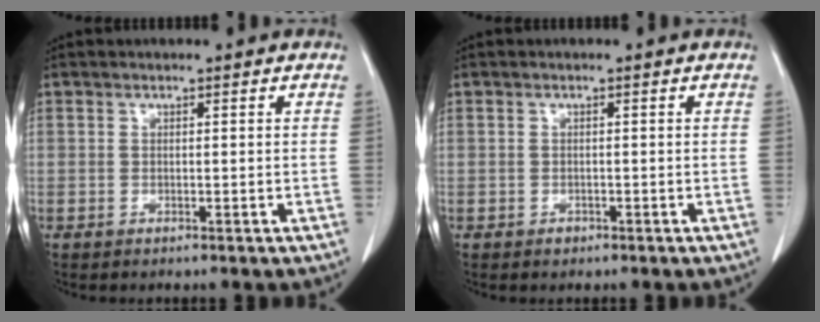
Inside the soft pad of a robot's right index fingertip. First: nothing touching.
{"total": 0.8, "force": [-0.5, 0.6, 0.1], "torque": [-0.003, 0.002, -0.006]}